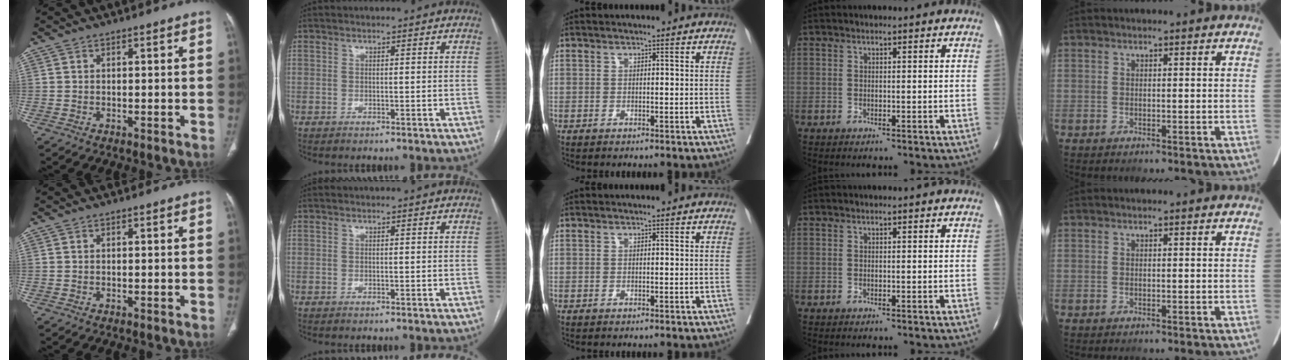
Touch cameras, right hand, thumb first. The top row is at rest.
{}